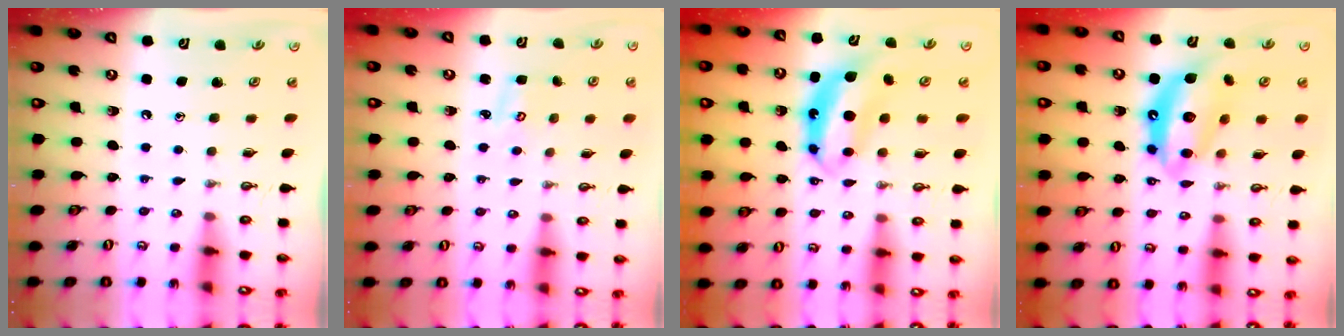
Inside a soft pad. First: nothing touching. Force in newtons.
{"total": 2.6, "press": 2.6, "slide": 0.3}
{"total": 7.6, "press": 7.6, "slide": 0.8}
{"total": 14.5, "press": 14.5, "slide": 1.4}